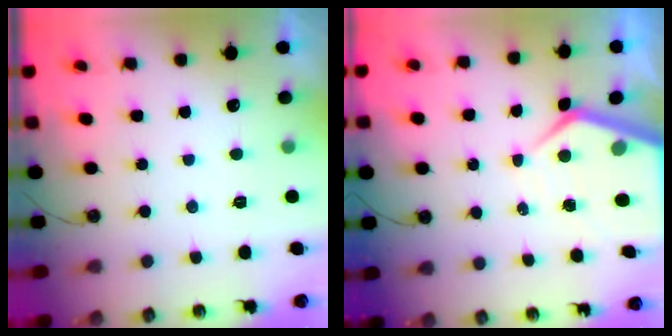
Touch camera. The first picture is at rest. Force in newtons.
{"total": 7.4, "press": 7.3, "slide": 0.6}